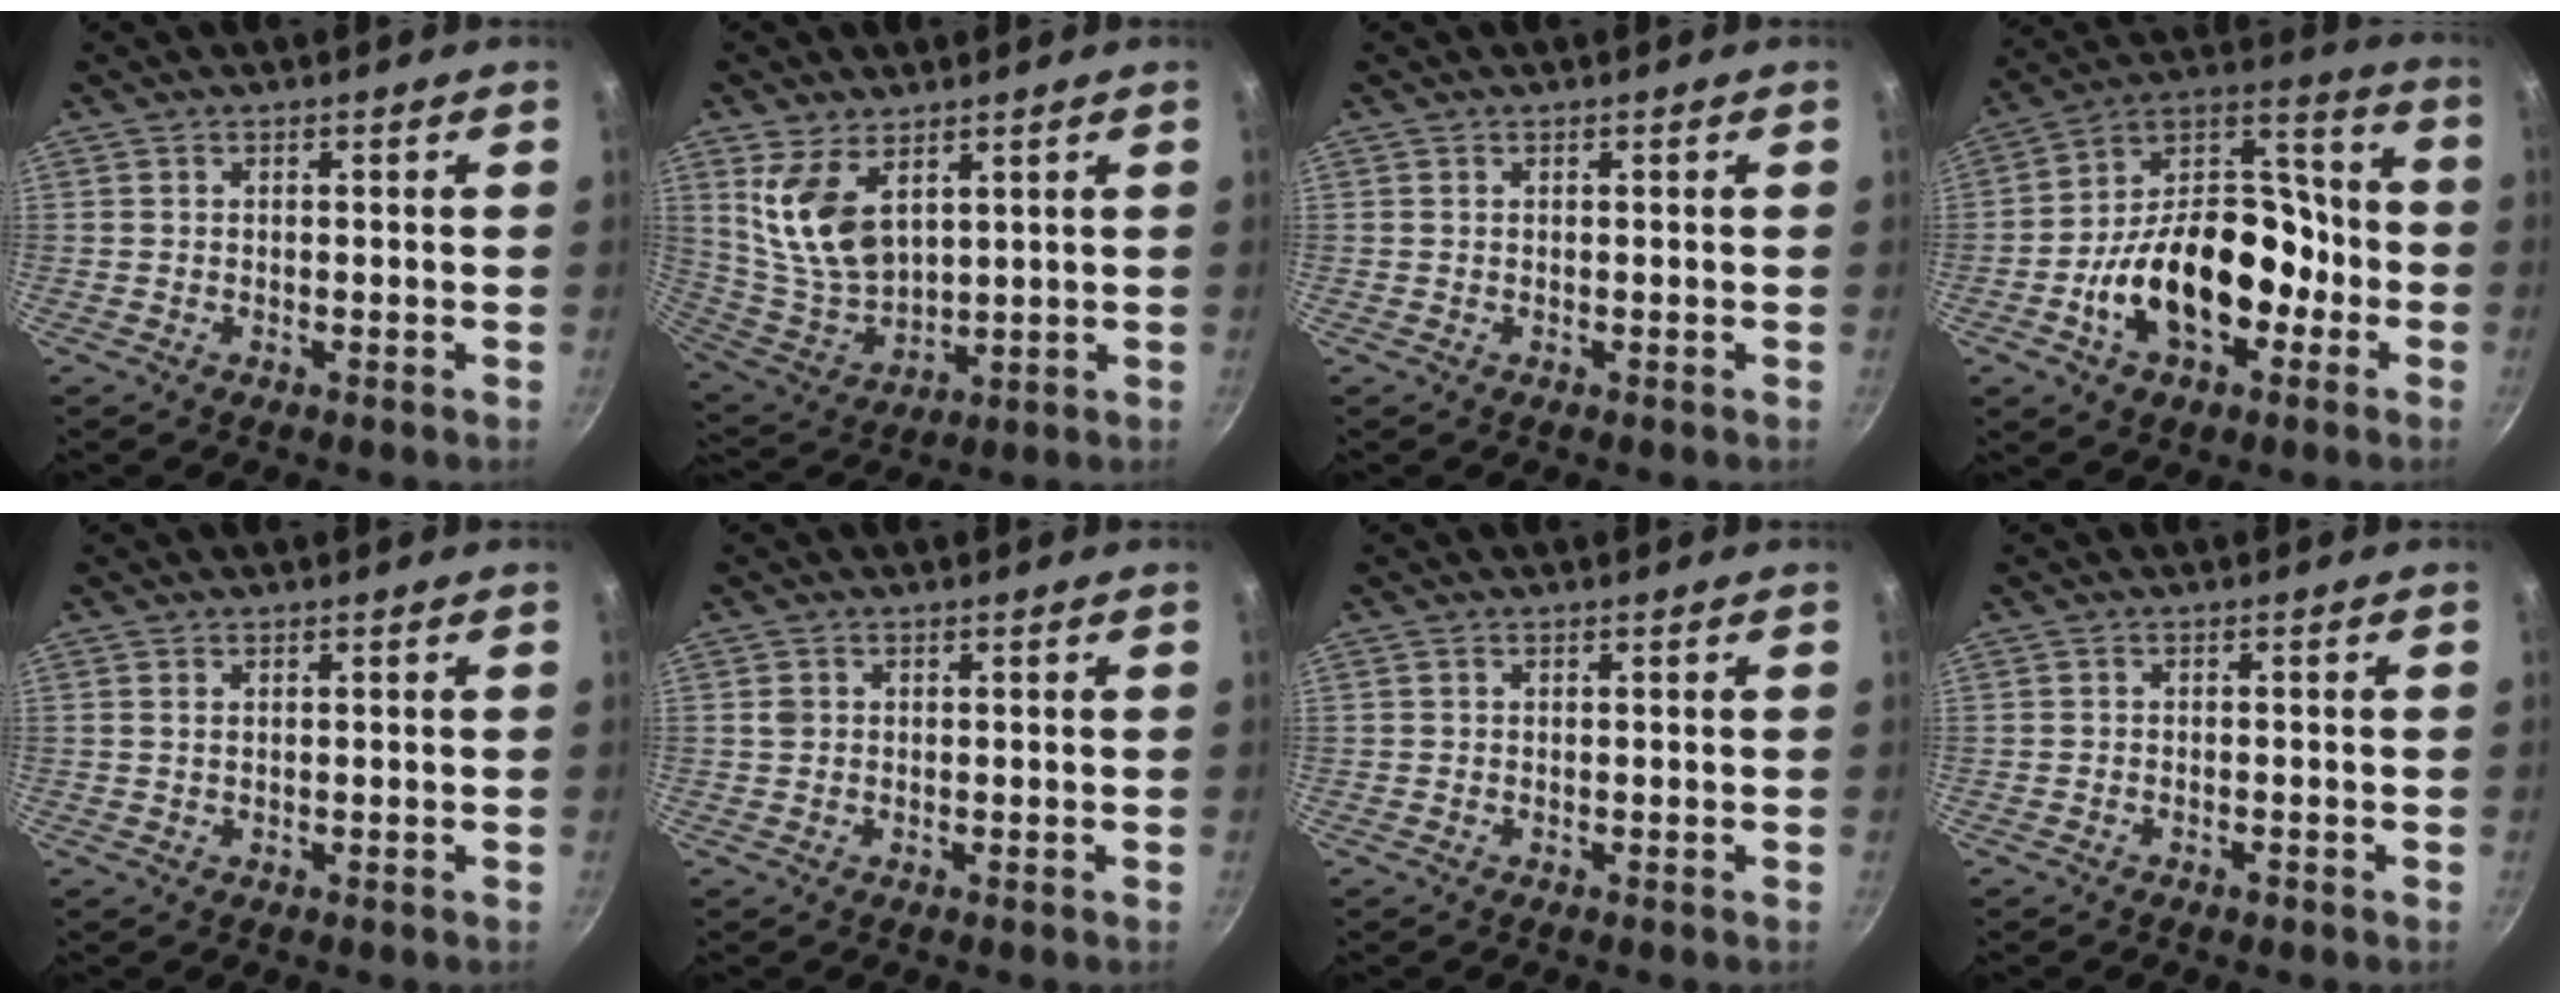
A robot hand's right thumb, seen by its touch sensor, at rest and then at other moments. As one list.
[{"total": 12.3, "force": [5.3, 6.9, 8.6], "torque": [-0.156, -0.043, 0.122]}, {"total": 0.0}, {"total": 21.8, "force": [-6.6, 14.1, 15.3], "torque": [-0.210, 0.074, -0.111]}, {"total": 0.9, "force": [0.4, 0.5, 0.6], "torque": [-0.012, 0.001, 0.009]}, {"total": 1.5, "force": [0.4, 1.3, 0.6], "torque": [-0.008, 0.004, 0.006]}, {"total": 0.0}, {"total": 1.1, "force": [-0.8, 0.5, 0.6], "torque": [-0.017, 0.006, -0.012]}]